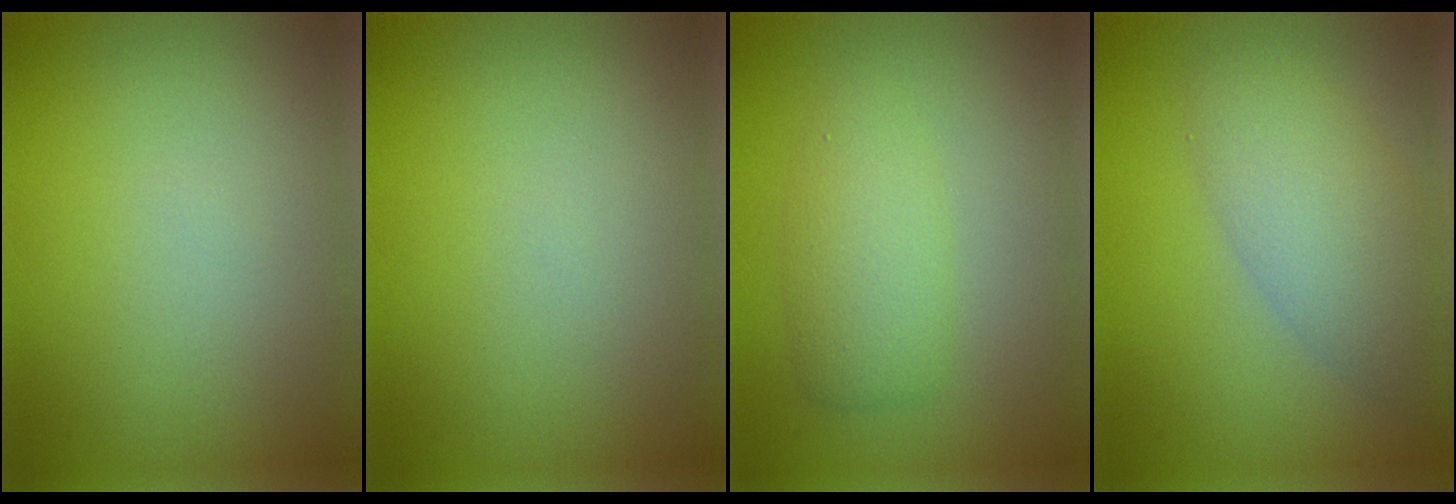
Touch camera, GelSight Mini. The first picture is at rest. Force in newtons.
{"total": 0.0}
{"total": 3.3, "press": 3.3, "slide": 0.1}
{"total": 4.7, "press": 4.7, "slide": 0.4}